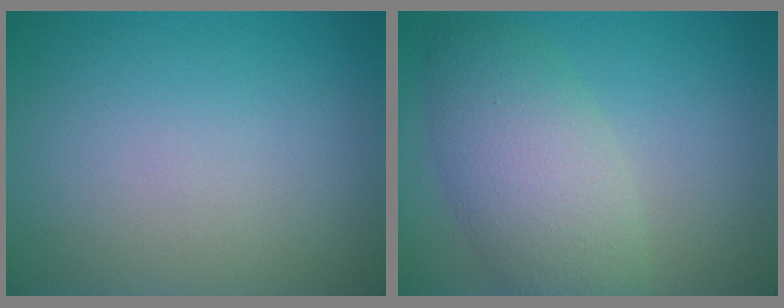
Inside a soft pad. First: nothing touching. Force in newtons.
{"total": 6.1, "press": 6.0, "slide": 0.3}